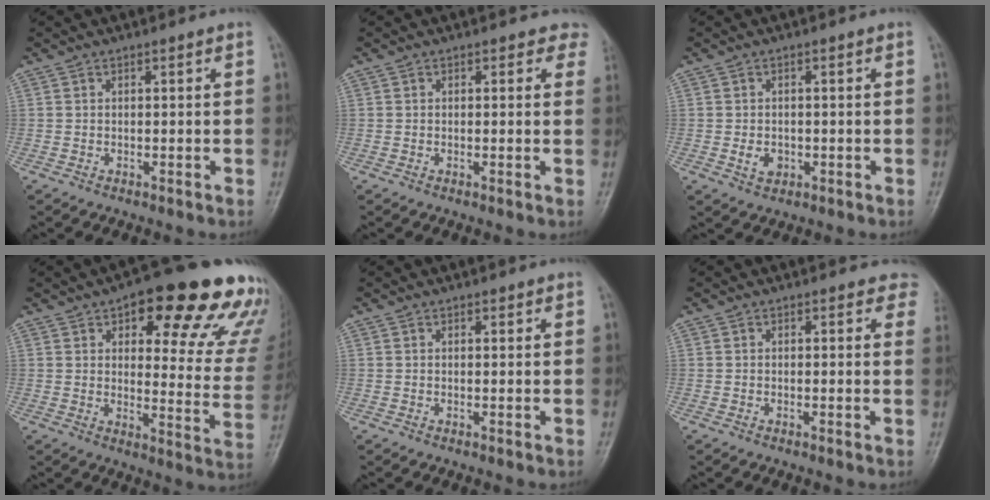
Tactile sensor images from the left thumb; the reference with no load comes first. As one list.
[{"total": 3.1, "force": [2.2, 2.1, 0.1], "torque": [0.040, -0.007, 0.001]}, {"total": 2.7, "force": [-0.7, 2.2, 1.4], "torque": [-0.013, 0.002, -0.007]}, {"total": 23.6, "force": [14.2, 8.0, 17.0], "torque": [-0.160, -0.052, 0.173]}, {"total": 0.8, "force": [0.5, 0.5, 0.2], "torque": [0.008, -0.001, 0.003]}, {"total": 3.1, "force": [2.4, 1.8, 0.9], "torque": [0.023, -0.008, 0.004]}]